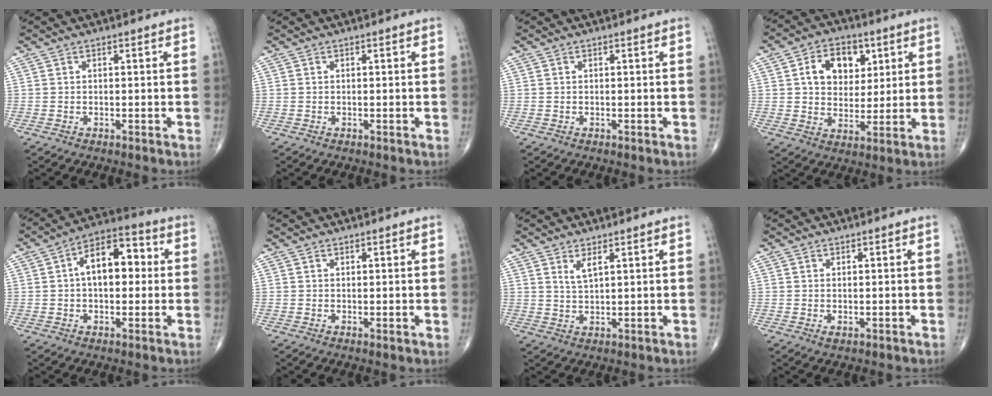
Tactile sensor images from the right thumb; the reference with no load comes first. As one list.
[{"total": 0.0}, {"total": 0.0}, {"total": 11.0, "force": [3.6, 8.0, 6.6], "torque": [-0.063, -0.008, 0.062]}, {"total": 11.8, "force": [1.4, 6.8, 9.6], "torque": [-0.125, 0.030, 0.012]}, {"total": 0.7, "force": [0.3, 0.3, 0.6], "torque": [-0.010, -0.004, 0.004]}, {"total": 2.8, "force": [1.6, 0.8, 2.1], "torque": [-0.042, -0.012, 0.035]}, {"total": 1.0, "force": [-0.1, 0.6, 0.8], "torque": [-0.014, -0.004, 0.001]}]